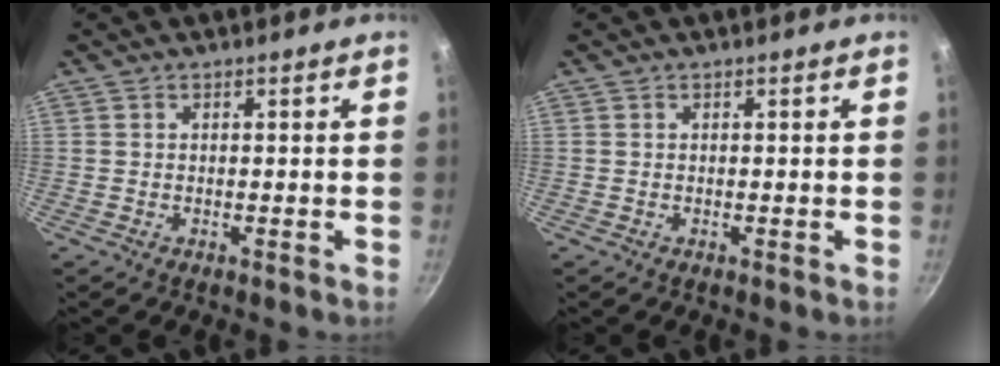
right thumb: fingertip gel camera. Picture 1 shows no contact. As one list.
[{"total": 0.0}]